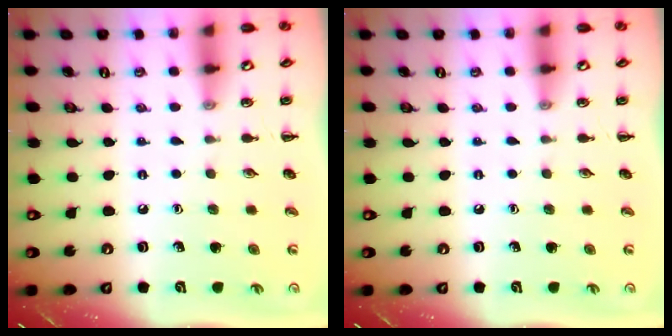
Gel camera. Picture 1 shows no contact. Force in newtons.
{"total": 0.0}